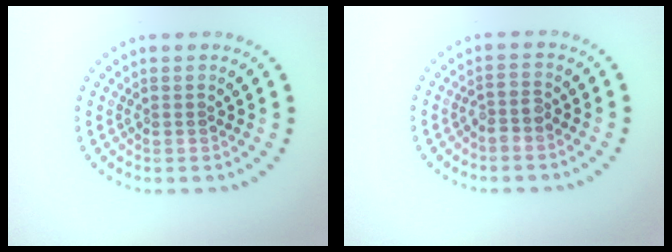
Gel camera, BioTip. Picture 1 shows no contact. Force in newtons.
{"total": 1.3, "press": 1.1, "slide": 0.8}